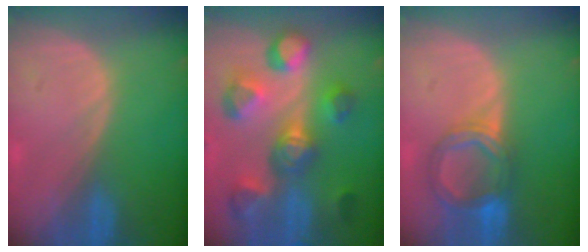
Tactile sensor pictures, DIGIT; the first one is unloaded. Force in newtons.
{"total": 10.8, "press": 10.0, "slide": 4.1}
{"total": 6.1, "press": 5.8, "slide": 2.0}